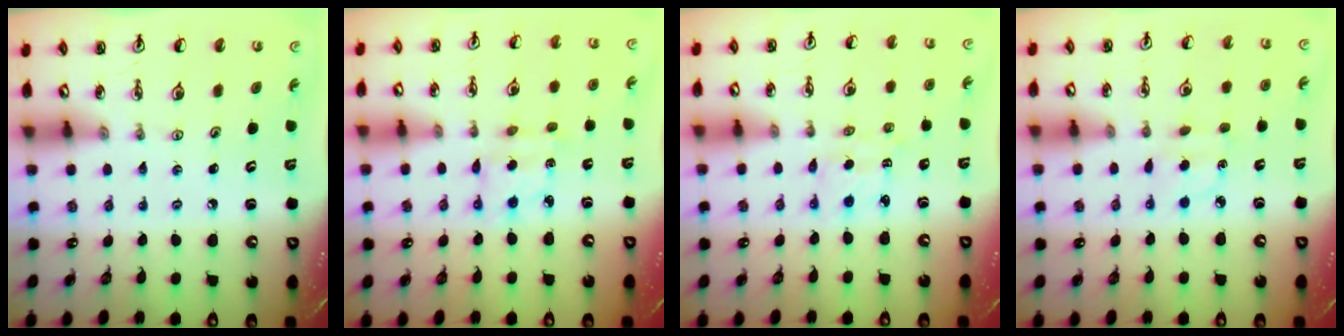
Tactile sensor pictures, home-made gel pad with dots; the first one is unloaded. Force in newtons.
{"total": 3.3, "press": 3.2, "slide": 0.6}
{"total": 1.6, "press": 1.4, "slide": 0.7}
{"total": 3.5, "press": 3.4, "slide": 0.5}